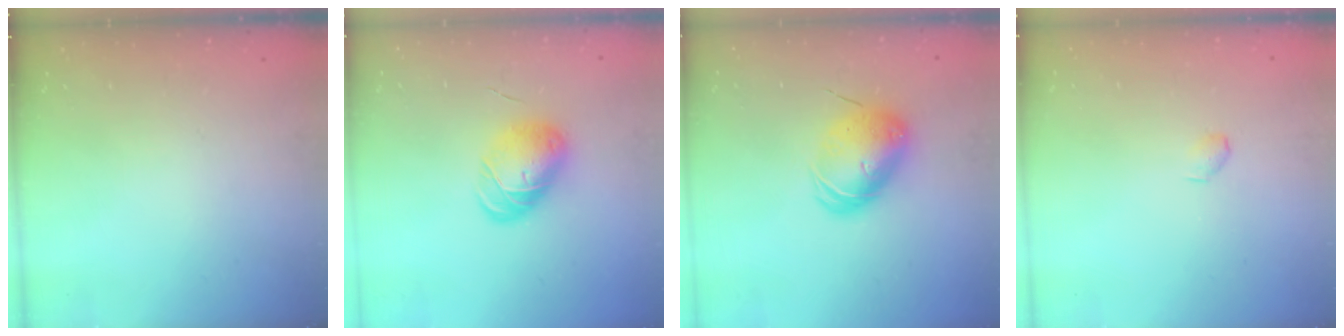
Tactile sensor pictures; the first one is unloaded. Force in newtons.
{"total": 9.7, "press": 9.7, "slide": 0.1}
{"total": 9.4, "press": 9.3, "slide": 1.6}
{"total": 3.1, "press": 3.0, "slide": 0.6}